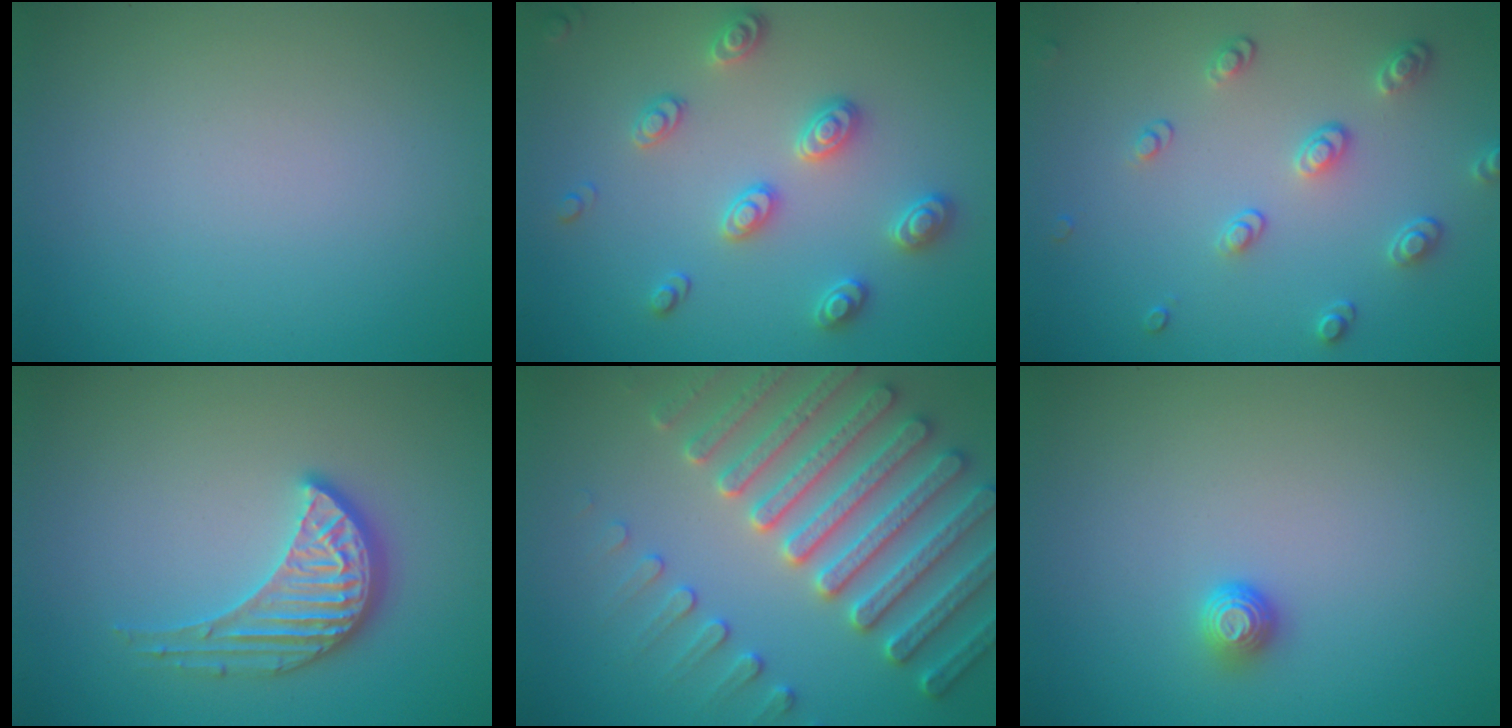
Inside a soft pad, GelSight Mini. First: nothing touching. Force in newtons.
{"total": 3.0, "press": 2.9, "slide": 0.6}
{"total": 2.8, "press": 2.5, "slide": 1.1}
{"total": 3.8, "press": 3.2, "slide": 2.1}
{"total": 7.6, "press": 7.3, "slide": 1.9}
{"total": 1.3, "press": 1.1, "slide": 0.7}